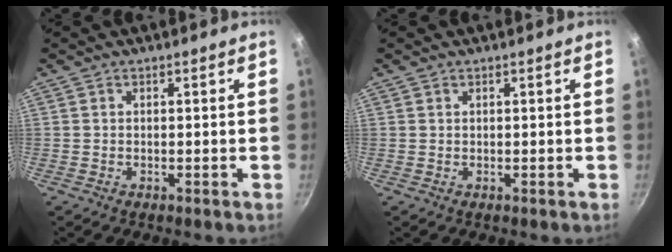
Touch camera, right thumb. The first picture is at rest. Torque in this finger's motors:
{"motor_torque": [-0.09, 0.38, 0.06, 0.16, -0.03]}